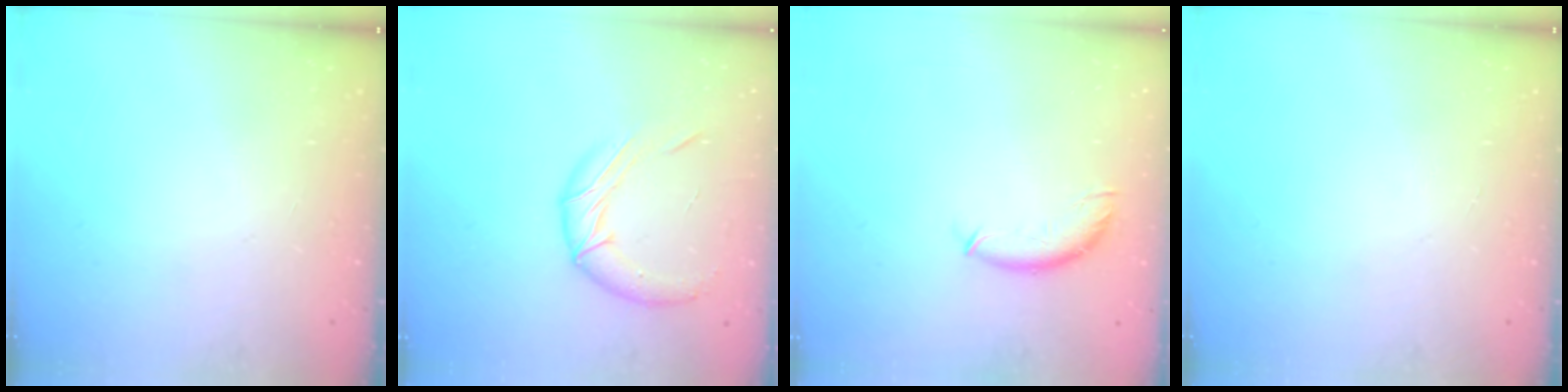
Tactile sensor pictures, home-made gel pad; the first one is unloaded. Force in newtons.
{"total": 10.3, "press": 10.3, "slide": 1.3}
{"total": 8.2, "press": 8.2, "slide": 0.4}
{"total": 0.0}